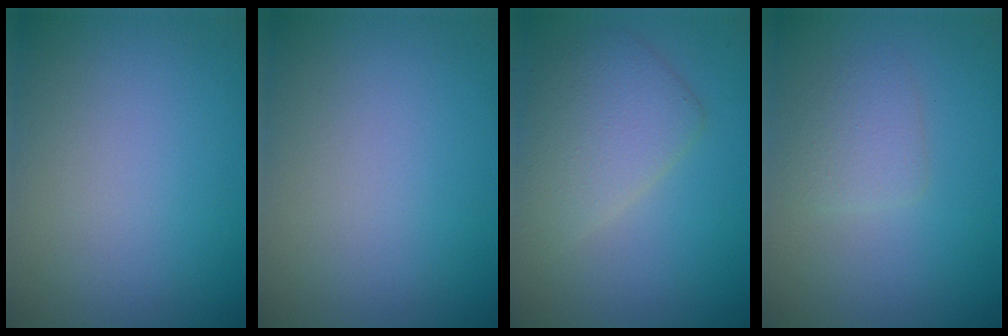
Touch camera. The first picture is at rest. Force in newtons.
{"total": 0.0}
{"total": 4.0, "press": 4.0, "slide": 0.1}
{"total": 1.9, "press": 1.9, "slide": 0.1}